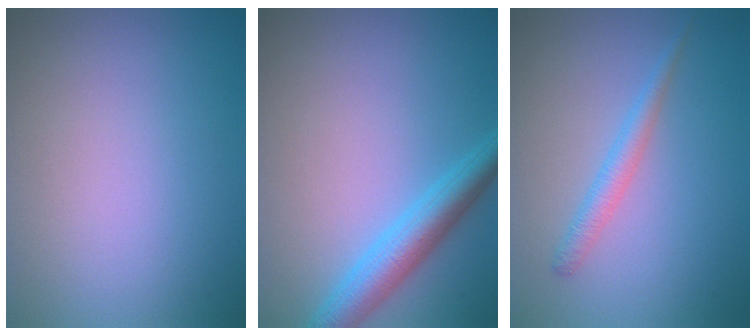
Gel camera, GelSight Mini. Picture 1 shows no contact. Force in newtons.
{"total": 4.1, "press": 4.1, "slide": 0.2}
{"total": 1.7, "press": 1.7, "slide": 0.1}